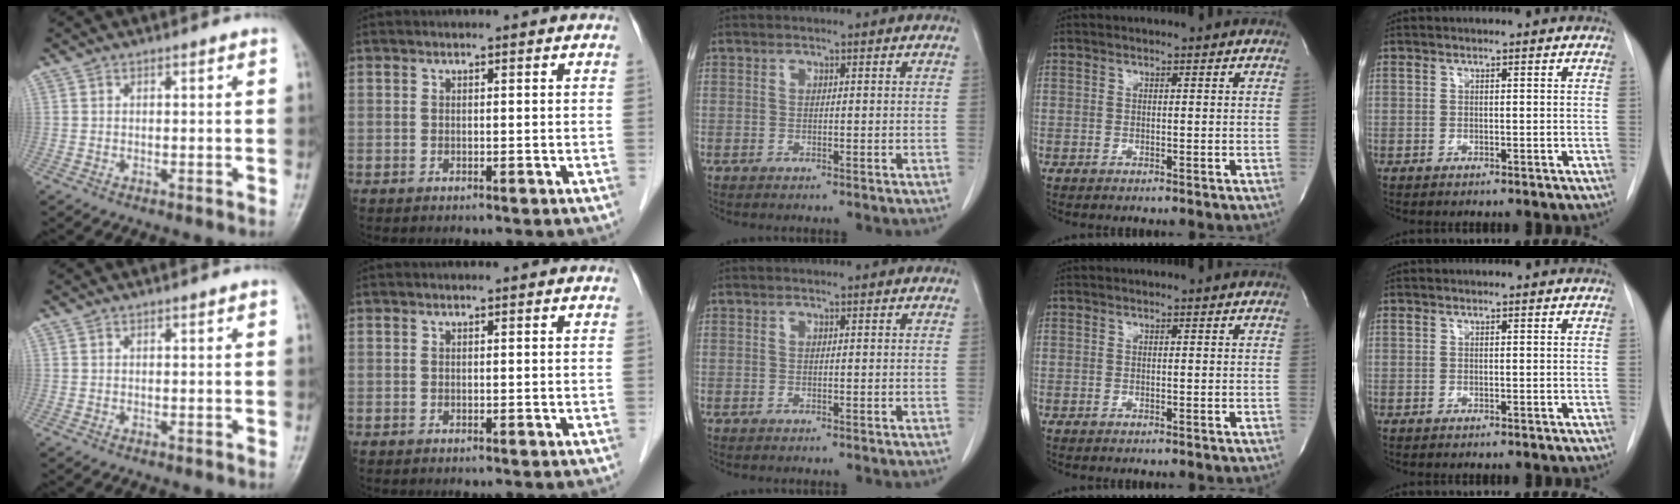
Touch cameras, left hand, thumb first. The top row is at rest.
{}